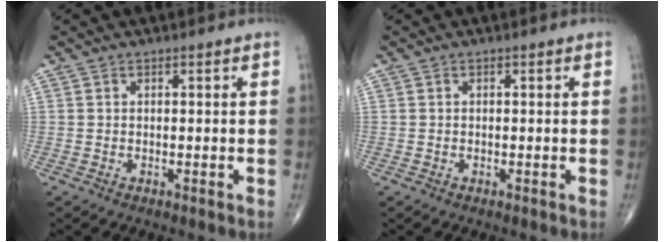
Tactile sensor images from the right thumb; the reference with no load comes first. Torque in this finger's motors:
{"motor_torque": [-0.03, -0.21, 0.05, 0.20, 0.02]}